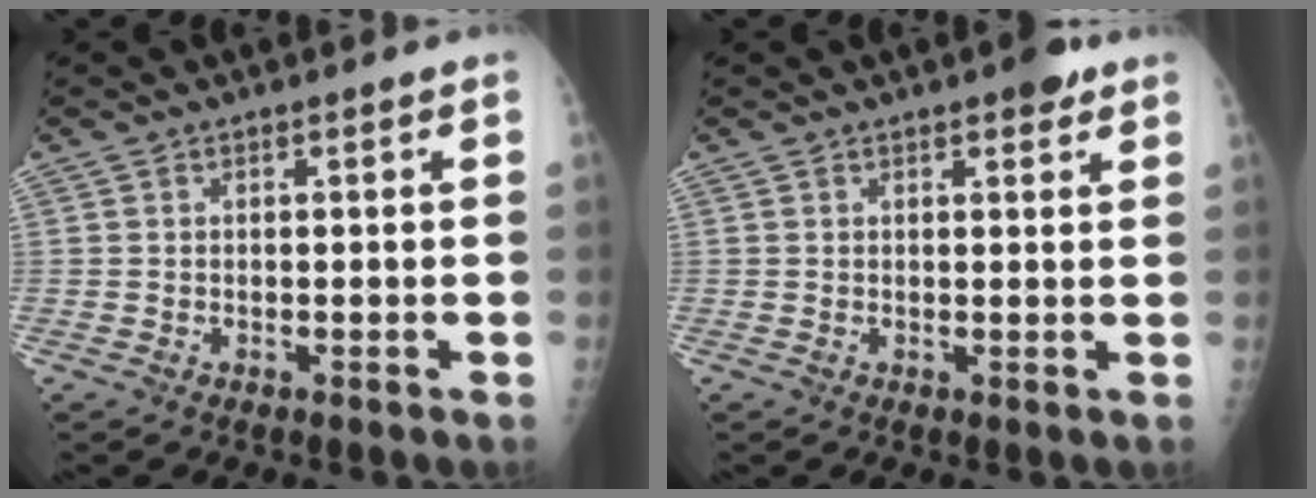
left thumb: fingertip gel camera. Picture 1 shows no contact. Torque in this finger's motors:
{"motor_torque": [0.27, 0.22, 0.43, 0.04, 0.00]}